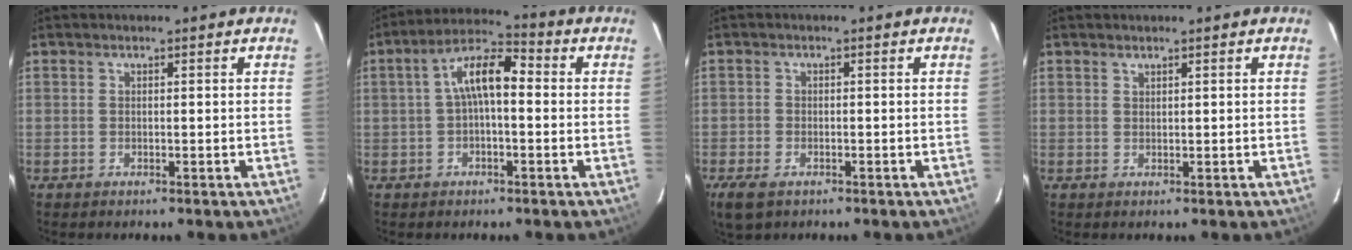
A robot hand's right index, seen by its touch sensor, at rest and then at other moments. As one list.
[{"total": 8.0, "force": [0.2, 3.3, 7.3], "torque": [-0.141, 0.029, 0.001]}, {"total": 4.7, "force": [-2.9, 2.6, 2.7], "torque": [-0.063, -0.014, -0.053]}, {"total": 0.6, "force": [0.5, 0.1, 0.1], "torque": [-0.002, 0.001, 0.012]}]